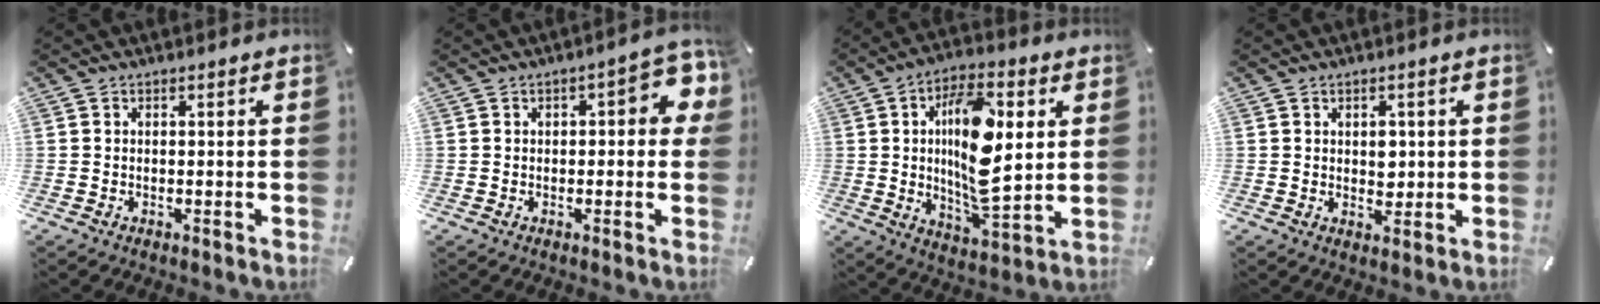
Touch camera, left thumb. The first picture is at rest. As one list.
[{"total": 7.2, "force": [1.0, 3.5, 6.2], "torque": [-0.074, 0.001, 0.011]}, {"total": 16.4, "force": [3.2, 7.3, 14.4], "torque": [-0.252, -0.008, 0.049]}, {"total": 3.3, "force": [0.6, 2.4, 2.1], "torque": [-0.021, -0.005, 0.004]}]